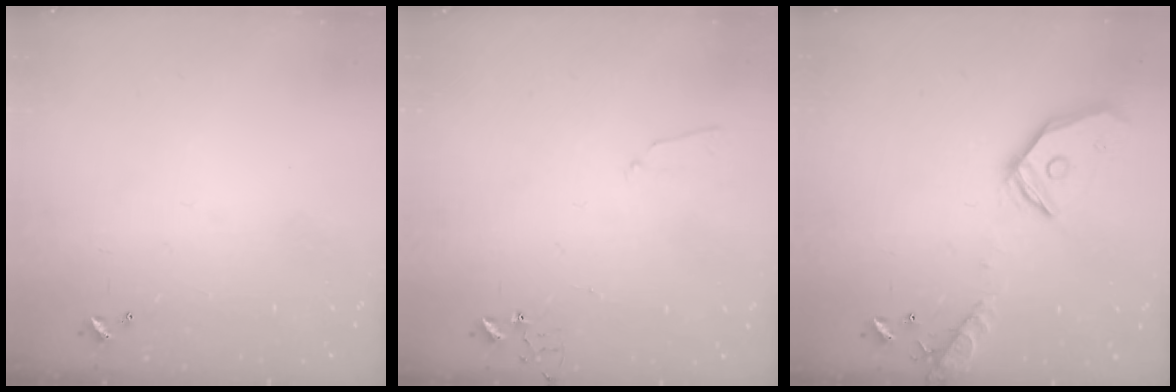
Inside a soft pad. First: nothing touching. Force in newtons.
{"total": 5.0, "press": 5.0, "slide": 0.7}
{"total": 17.6, "press": 17.4, "slide": 2.7}